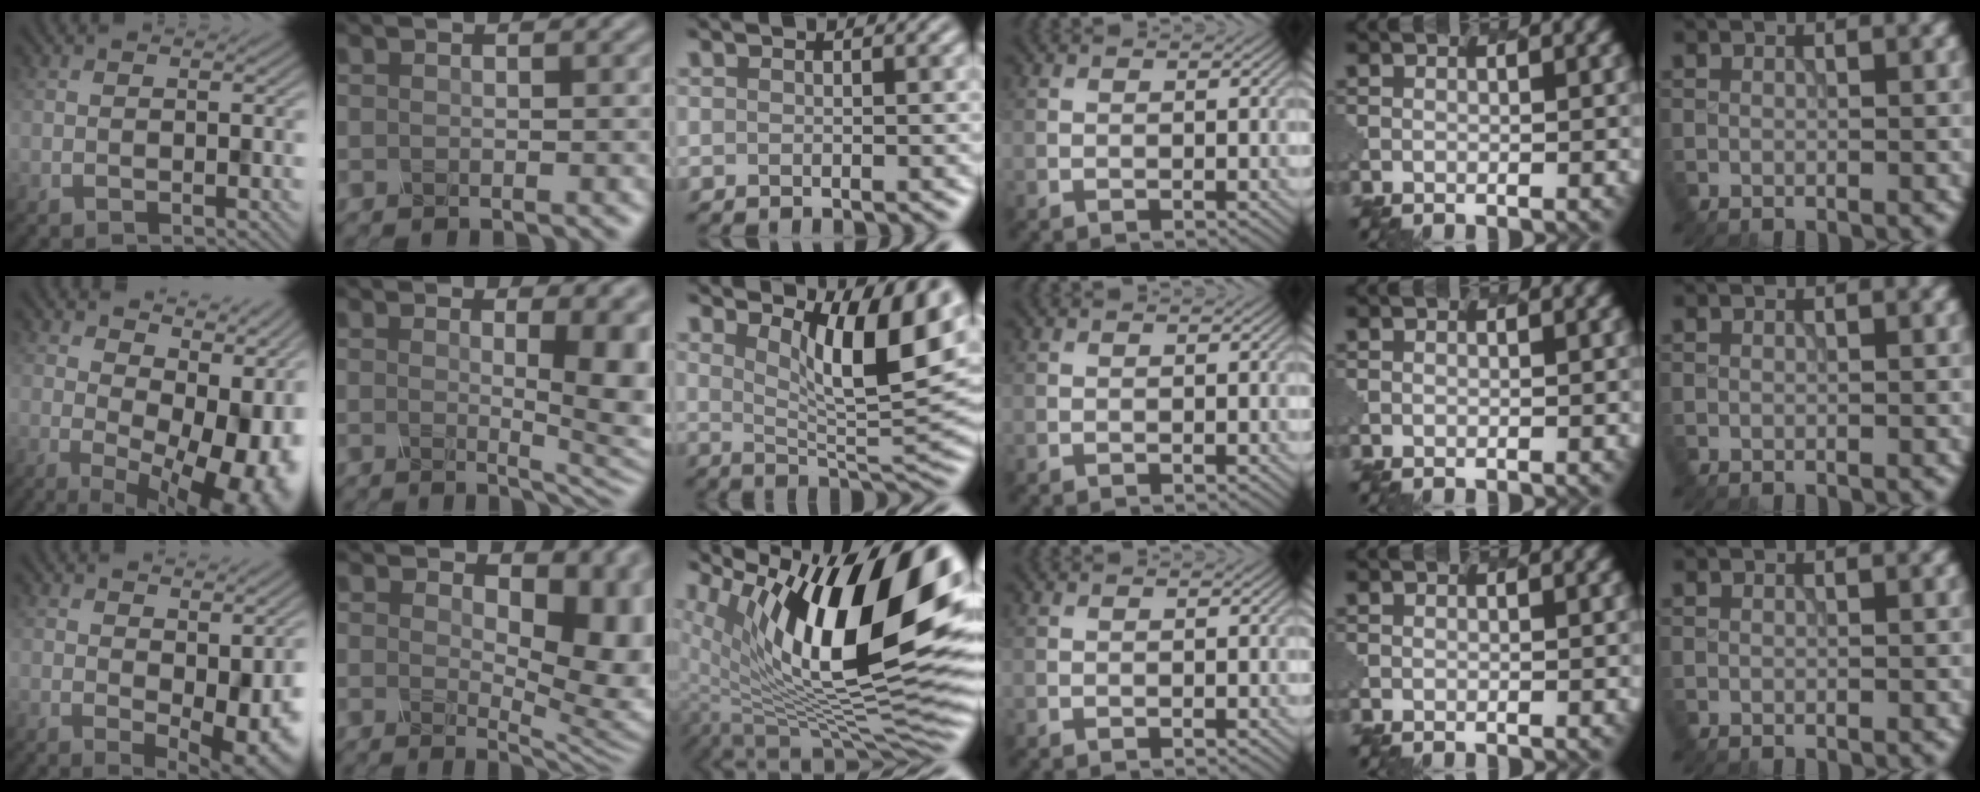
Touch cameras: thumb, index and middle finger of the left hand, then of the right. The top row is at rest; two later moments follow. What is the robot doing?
{"motion": "dispense", "object": "dispenser bottle"}